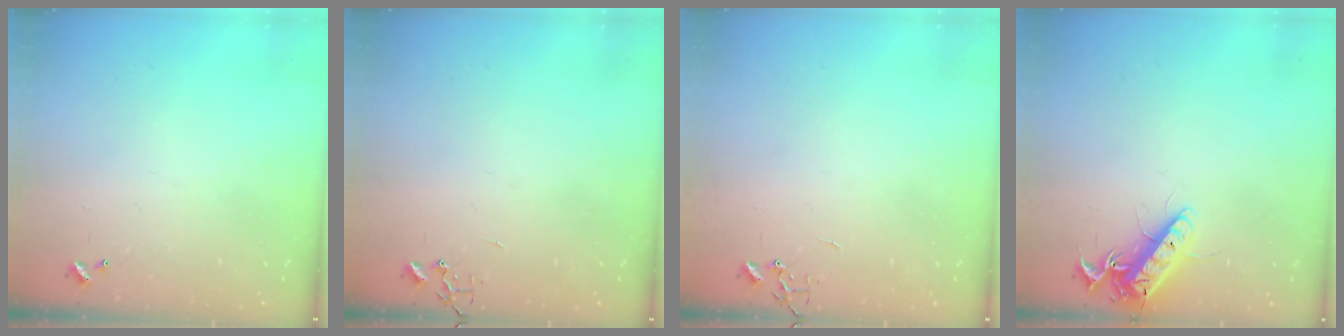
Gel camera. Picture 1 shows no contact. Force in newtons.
{"total": 0.0}
{"total": 0.0}
{"total": 14.2, "press": 14.2, "slide": 1.4}